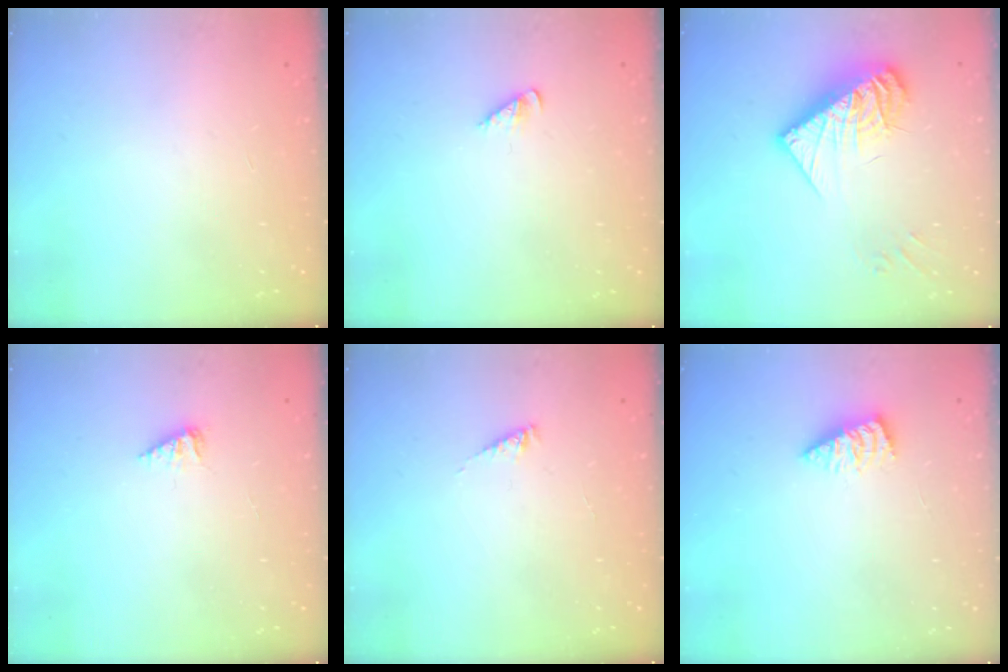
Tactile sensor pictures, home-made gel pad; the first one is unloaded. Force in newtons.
{"total": 1.5, "press": 1.5, "slide": 0.3}
{"total": 14.9, "press": 14.9, "slide": 1.5}
{"total": 3.2, "press": 3.2, "slide": 0.3}
{"total": 1.7, "press": 1.6, "slide": 0.3}
{"total": 2.8, "press": 2.7, "slide": 0.3}